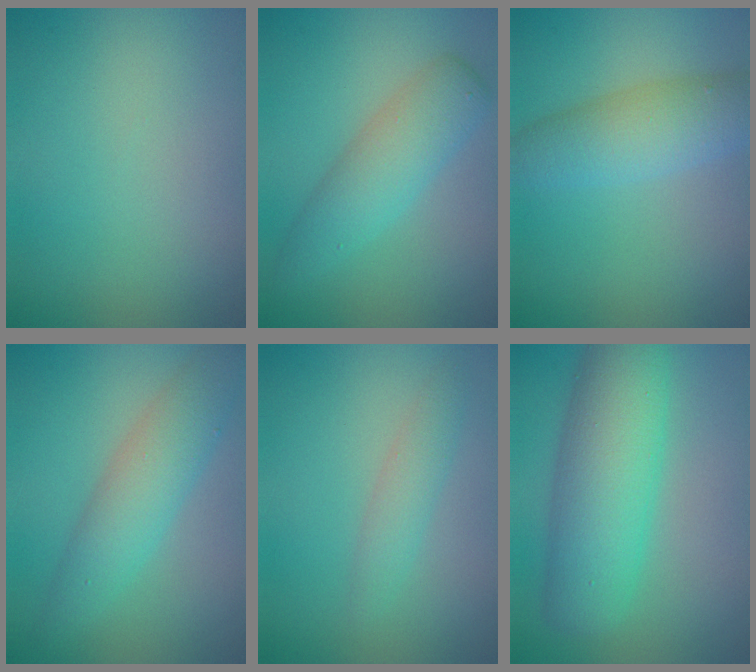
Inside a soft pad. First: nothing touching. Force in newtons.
{"total": 4.1, "press": 4.1, "slide": 0.0}
{"total": 3.4, "press": 3.4, "slide": 0.3}
{"total": 4.3, "press": 4.3, "slide": 0.1}
{"total": 1.8, "press": 1.8, "slide": 0.0}
{"total": 7.6, "press": 7.6, "slide": 0.2}